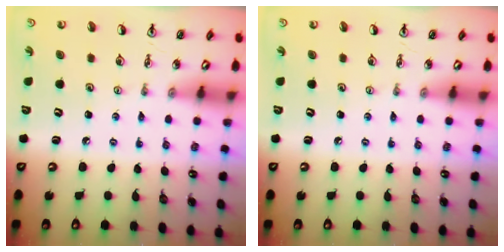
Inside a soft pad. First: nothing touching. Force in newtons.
{"total": 0.0}